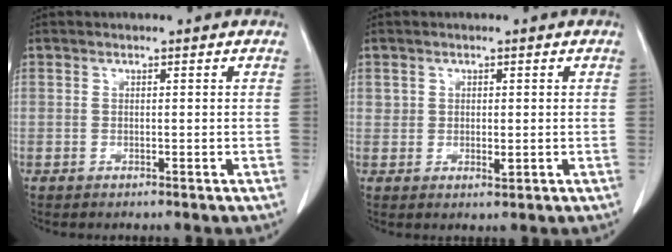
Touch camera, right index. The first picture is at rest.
{"total": 1.9, "force": [0.2, 1.3, 1.3], "torque": [-0.017, -0.004, 0.005]}